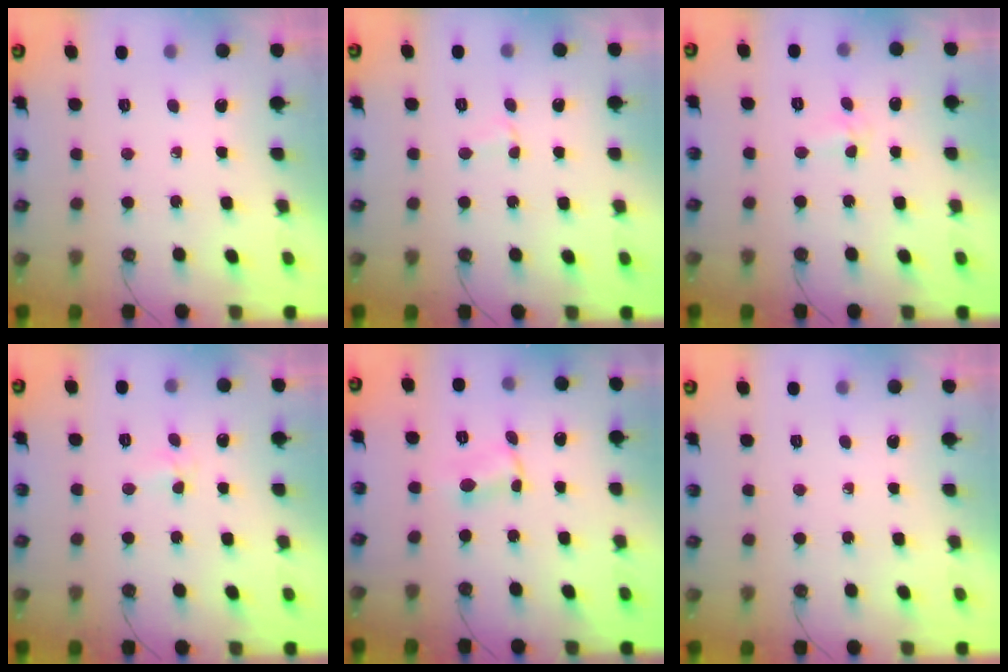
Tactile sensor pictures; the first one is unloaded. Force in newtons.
{"total": 2.6, "press": 2.5, "slide": 0.5}
{"total": 3.0, "press": 2.9, "slide": 0.7}
{"total": 3.6, "press": 3.6, "slide": 0.6}
{"total": 1.6, "press": 1.6, "slide": 0.3}
{"total": 0.0}